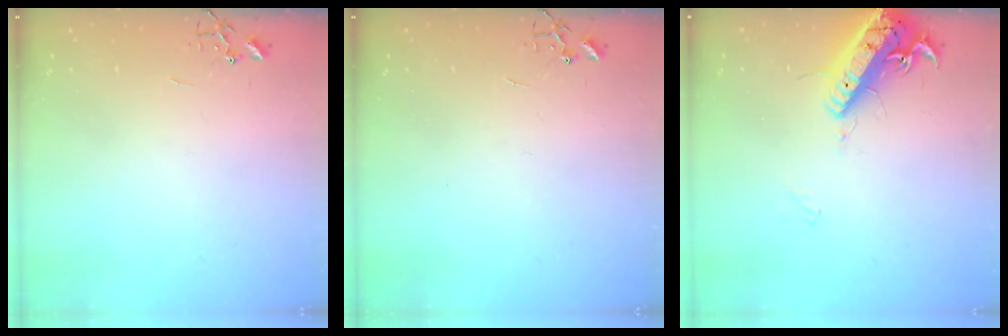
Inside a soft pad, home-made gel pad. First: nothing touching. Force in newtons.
{"total": 0.0}
{"total": 17.1, "press": 16.8, "slide": 3.3}